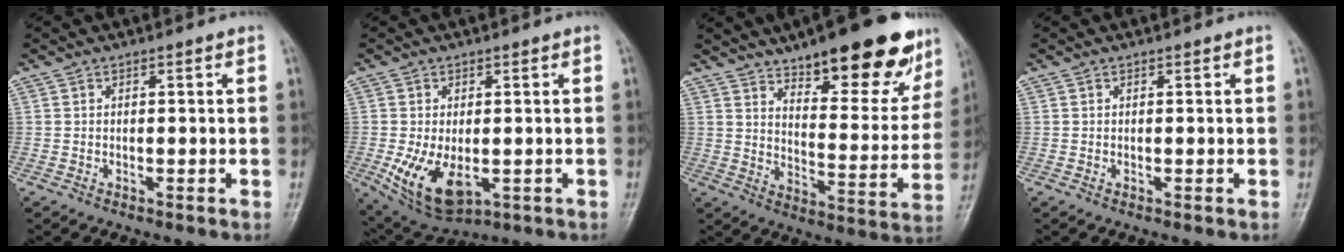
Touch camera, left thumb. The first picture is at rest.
{"total": 9.8, "force": [-1.9, 5.7, 7.7], "torque": [-0.135, -0.016, -0.016]}
{"total": 22.1, "force": [14.7, 7.8, 14.4], "torque": [-0.146, -0.067, 0.214]}
{"total": 0.0}